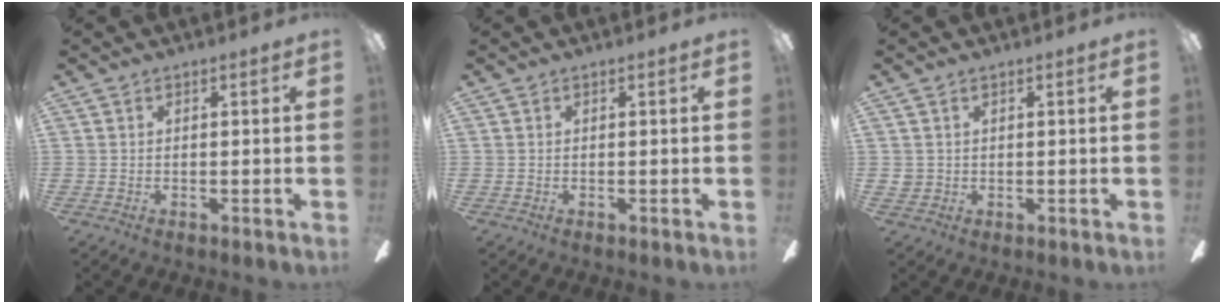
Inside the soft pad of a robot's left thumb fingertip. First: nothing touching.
{"total": 0.0}
{"total": 1.7, "force": [0.5, 1.5, 0.4], "torque": [-0.009, 0.002, 0.010]}